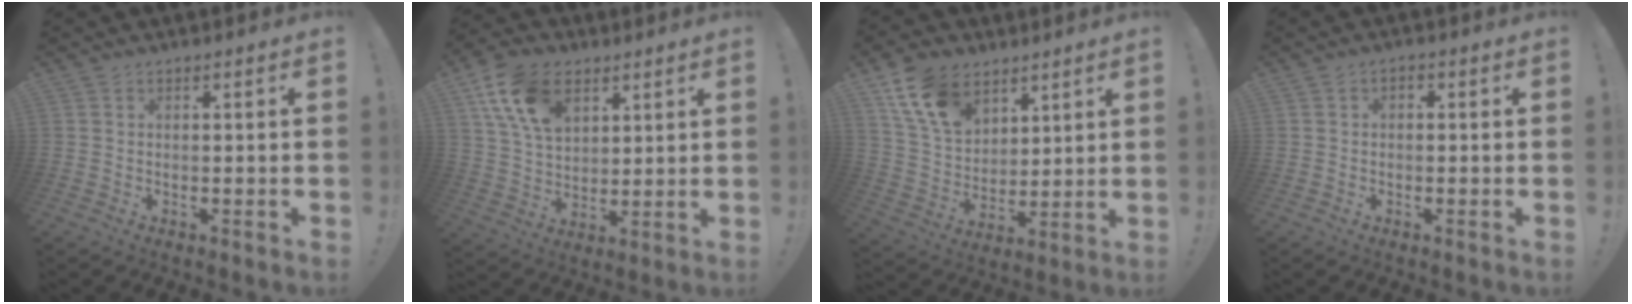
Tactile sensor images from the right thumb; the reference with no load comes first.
{"total": 16.1, "force": [7.6, 10.7, 9.2], "torque": [-0.156, -0.025, 0.146]}
{"total": 14.9, "force": [8.7, 9.7, 7.1], "torque": [-0.132, -0.036, 0.171]}
{"total": 1.4, "force": [-1.0, 0.7, 0.5], "torque": [-0.014, 0.008, -0.018]}